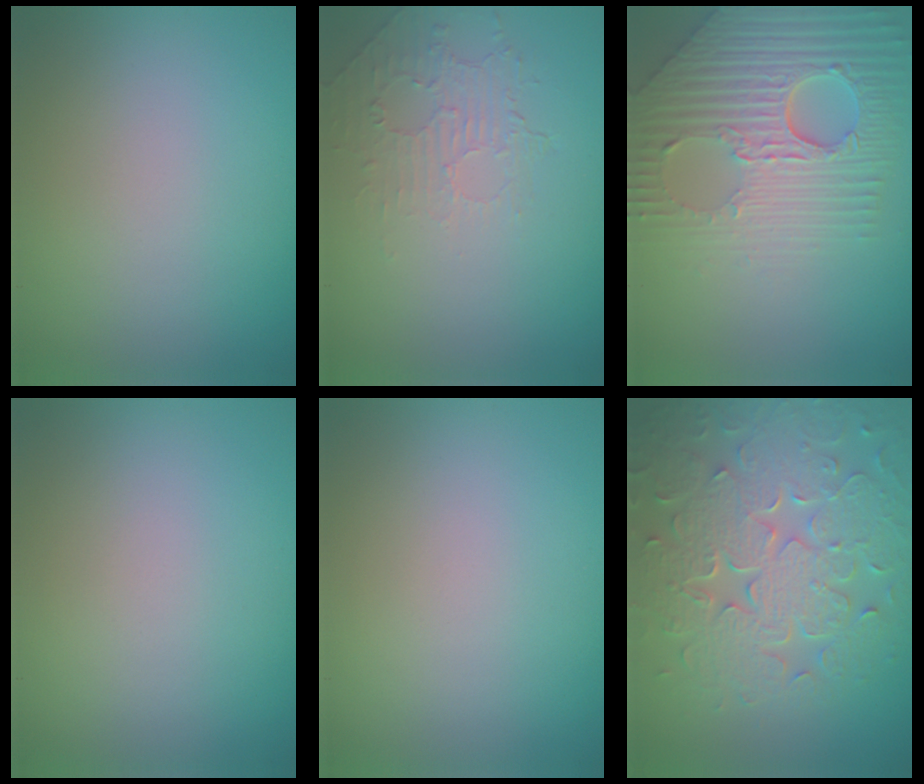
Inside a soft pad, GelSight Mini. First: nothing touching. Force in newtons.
{"total": 2.0, "press": 0.8, "slide": 1.8}
{"total": 9.0, "press": 6.2, "slide": 6.6}
{"total": 0.0}
{"total": 0.0}
{"total": 8.7, "press": 6.3, "slide": 6.0}